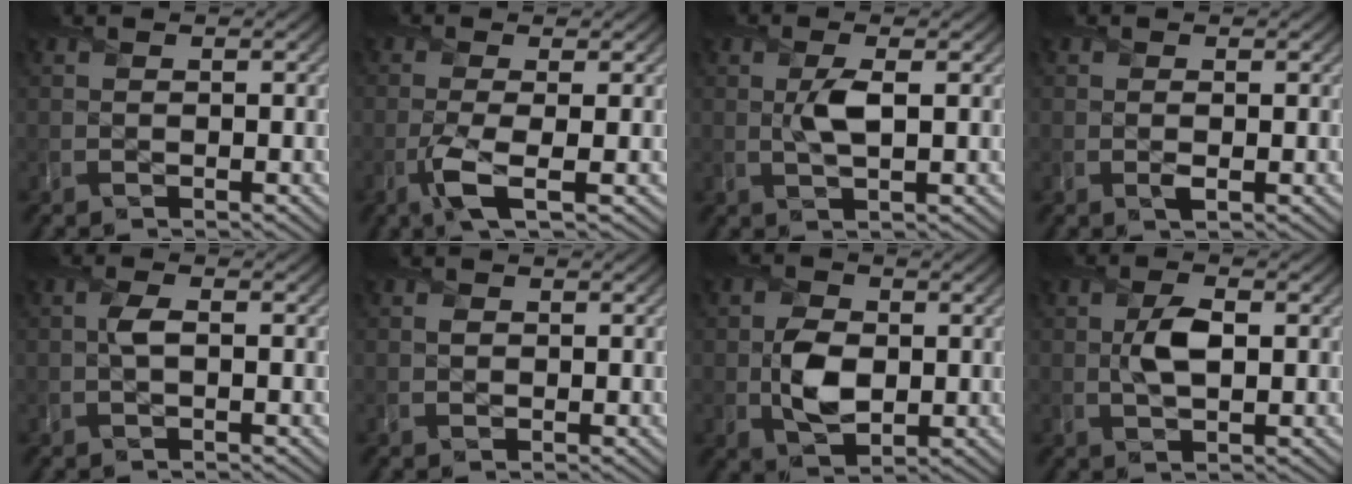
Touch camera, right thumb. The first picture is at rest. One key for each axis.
{"total": 3.9, "fx": -1.3, "fy": 0.8, "fz": 3.6, "tx": -0.076, "ty": -0.001, "tz": -0.037}
{"total": 3.4, "fx": 0.5, "fy": 1.2, "fz": 3.1, "tx": -0.069, "ty": -0.002, "tz": 0.006}
{"total": 1.1, "fx": 0.0, "fy": 0.5, "fz": 0.9, "tx": -0.018, "ty": -0.005, "tz": -0.003}
{"total": 2.0, "fx": -0.1, "fy": 0.9, "fz": 1.8, "tx": -0.040, "ty": 0.003, "tz": -0.006}
{"total": 0.8, "fx": 0.1, "fy": 0.7, "fz": 0.3, "tx": -0.005, "ty": -0.004, "tz": -0.002}
{"total": 5.7, "fx": -0.3, "fy": 4.0, "fz": 4.0, "tx": -0.086, "ty": -0.010, "tz": -0.009}
{"total": 4.3, "fx": 0.4, "fy": 2.2, "fz": 3.6, "tx": -0.079, "ty": -0.001, "tz": 0.004}